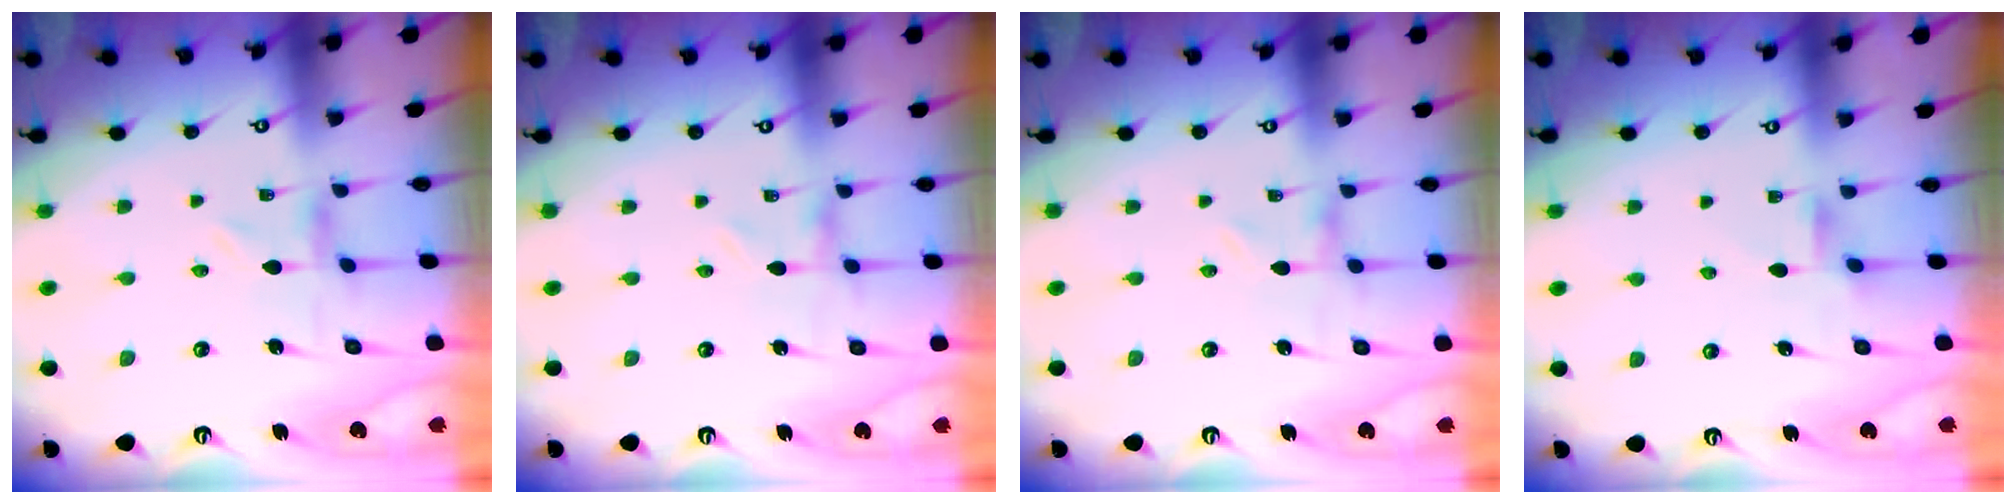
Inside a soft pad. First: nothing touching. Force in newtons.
{"total": 0.0}
{"total": 0.0}
{"total": 2.5, "press": 2.5, "slide": 0.4}